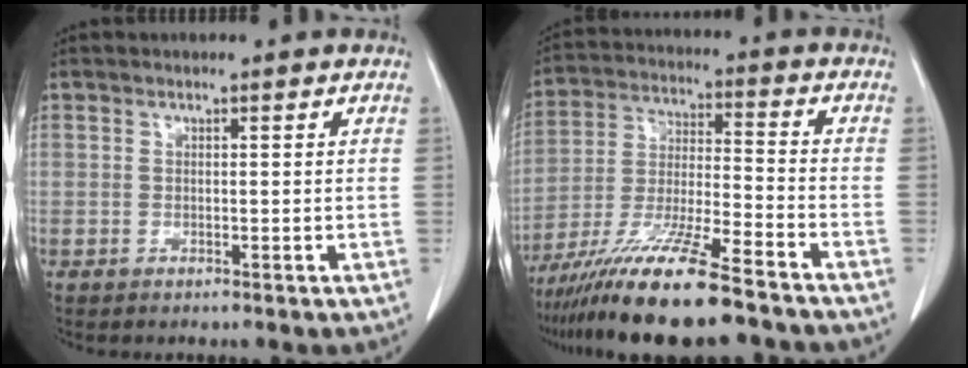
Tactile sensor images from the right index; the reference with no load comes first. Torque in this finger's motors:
{"motor_torque": [1.08, -1.06, 0.97, 0.21]}